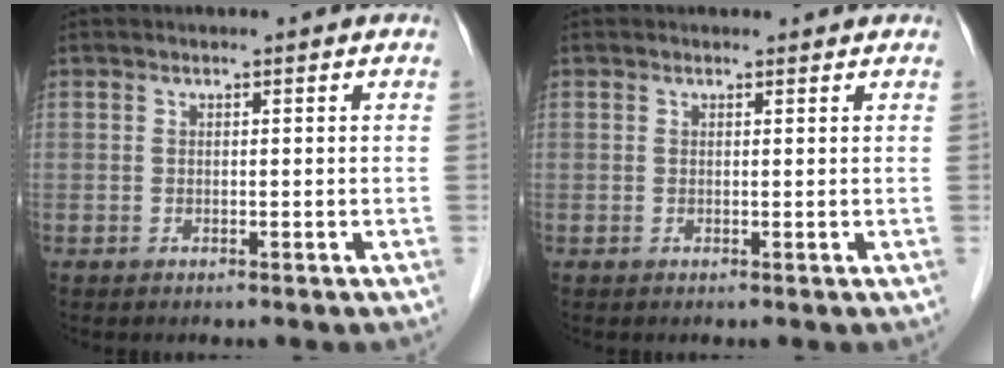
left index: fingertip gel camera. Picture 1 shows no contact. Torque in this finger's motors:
{"motor_torque": [0.61, -0.60, 0.04, -0.01]}